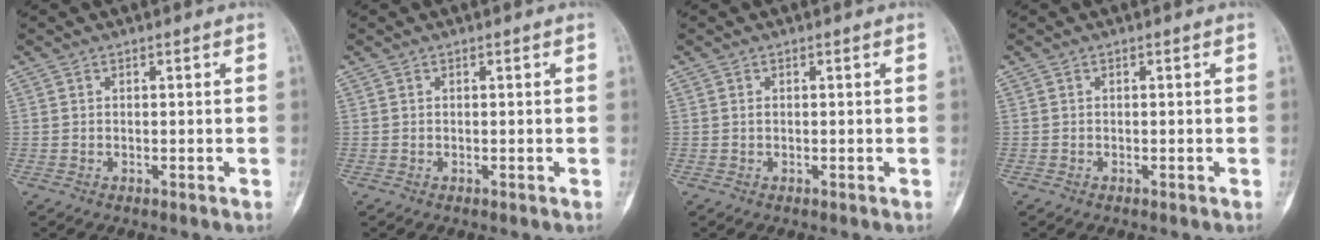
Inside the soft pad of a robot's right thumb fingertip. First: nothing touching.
{"total": 0.0}
{"total": 0.0}
{"total": 0.0}